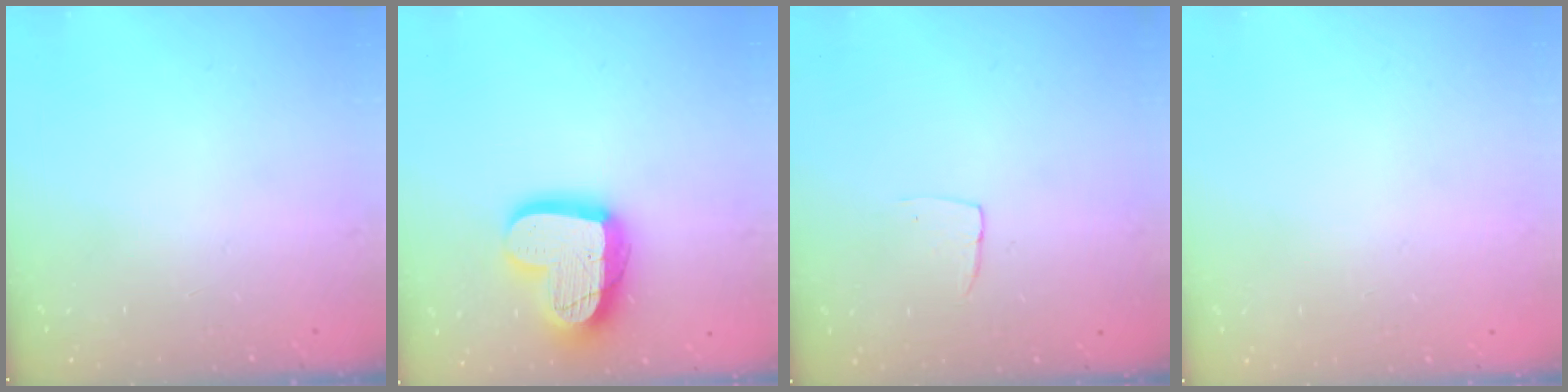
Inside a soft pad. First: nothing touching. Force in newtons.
{"total": 19.1, "press": 19.0, "slide": 2.0}
{"total": 4.0, "press": 4.0, "slide": 0.2}
{"total": 0.0}